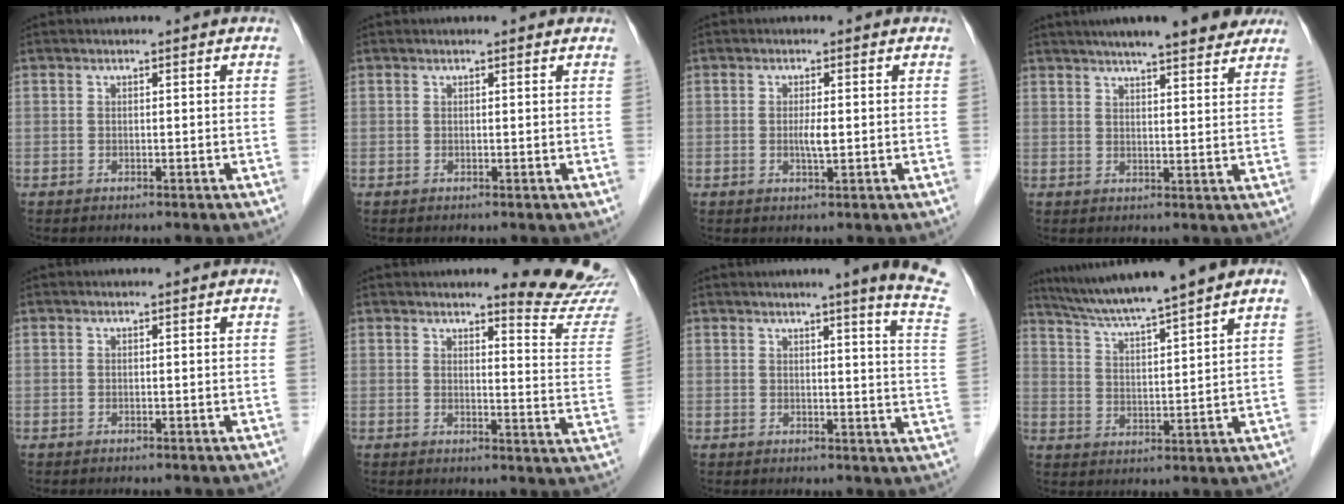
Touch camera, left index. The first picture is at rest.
{"total": 1.2, "force": [1.1, 0.2, 0.4], "torque": [-0.013, 0.005, 0.009]}
{"total": 2.0, "force": [-0.1, 0.2, 2.0], "torque": [-0.040, -0.002, -0.001]}
{"total": 15.1, "force": [12.5, 2.1, 8.2], "torque": [-0.119, 0.026, 0.160]}
{"total": 0.0}
{"total": 10.6, "force": [10.2, -0.6, 2.7], "torque": [-0.020, -0.087, 0.098]}
{"total": 10.5, "force": [8.5, -1.9, 5.9], "torque": [-0.070, -0.055, 0.074]}
{"total": 11.1, "force": [9.5, -1.4, 5.7], "torque": [-0.098, 0.015, 0.160]}